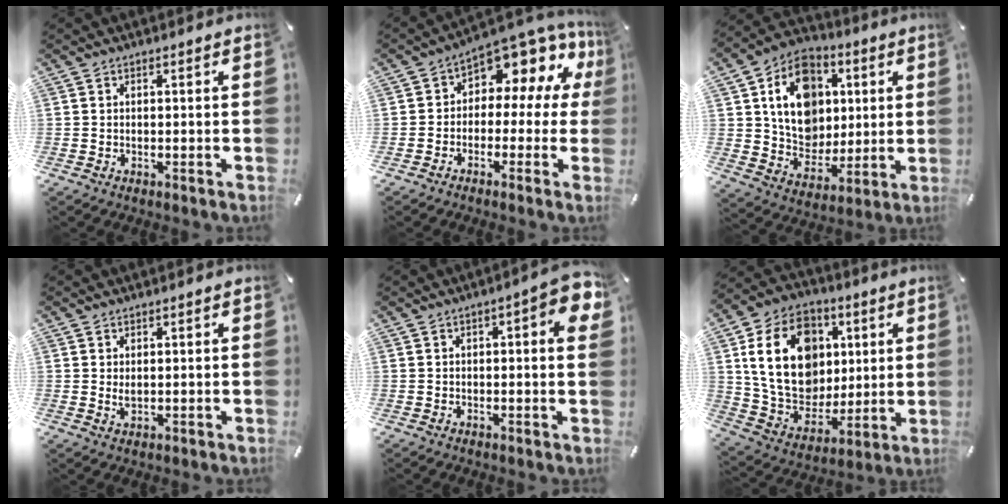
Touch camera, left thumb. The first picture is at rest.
{"total": 7.9, "force": [4.1, 5.0, 4.7], "torque": [-0.069, -0.053, 0.069]}
{"total": 16.5, "force": [3.5, 13.8, 8.3], "torque": [-0.133, -0.003, 0.072]}
{"total": 1.7, "force": [0.6, 0.8, 1.3], "torque": [-0.028, 0.001, 0.011]}
{"total": 6.0, "force": [1.3, 1.9, 5.5], "torque": [-0.069, -0.004, 0.018]}
{"total": 21.9, "force": [5.1, 17.0, 12.9], "torque": [-0.239, -0.014, 0.096]}